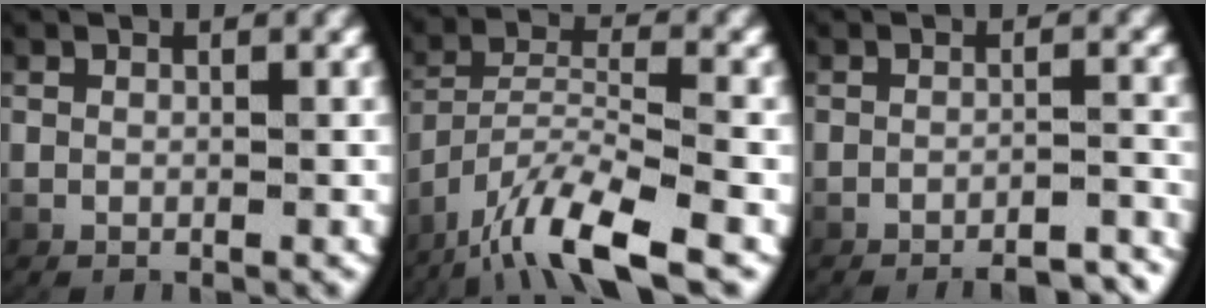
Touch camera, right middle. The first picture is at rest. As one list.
[{"total": 6.7, "force": [-3.2, 3.1, 4.9], "torque": [-0.111, -0.019, -0.044]}, {"total": 5.5, "force": [-5.3, 0.8, 1.5], "torque": [-0.014, -0.007, -0.080]}]